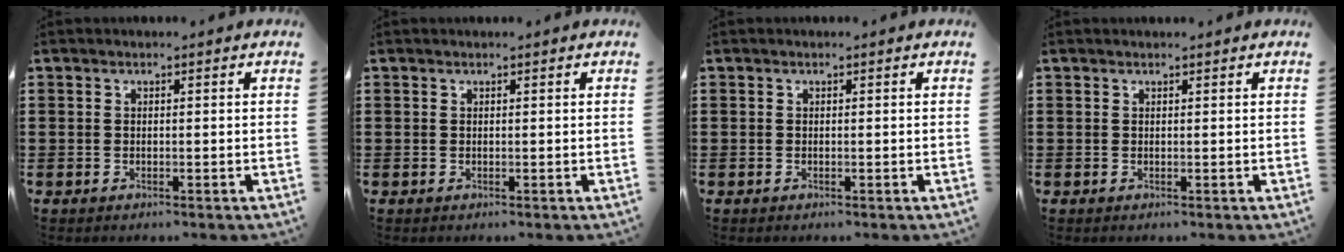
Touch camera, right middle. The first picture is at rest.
{"total": 0.0}
{"total": 0.0}
{"total": 0.0}